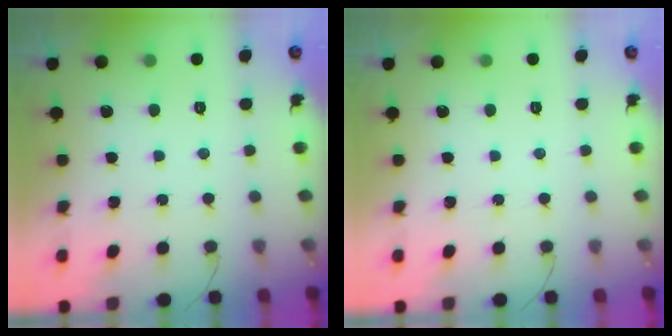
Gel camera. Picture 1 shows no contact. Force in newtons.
{"total": 0.0}